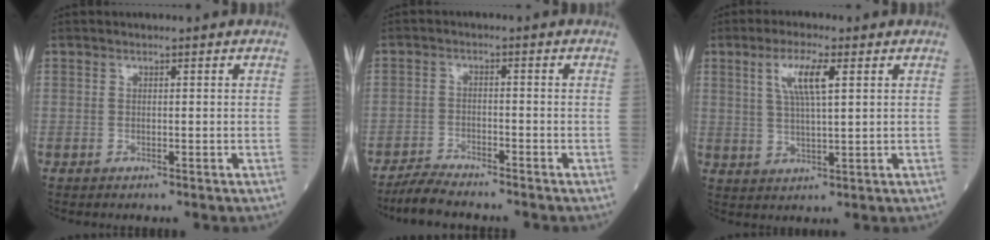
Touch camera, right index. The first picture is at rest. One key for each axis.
{"total": 4.8, "fx": -4.5, "fy": 0.4, "fz": 1.5, "tx": -0.028, "ty": -0.017, "tz": -0.084}
{"total": 6.3, "fx": 2.4, "fy": 0.8, "fz": 5.7, "tx": -0.115, "ty": 0.005, "tz": 0.048}